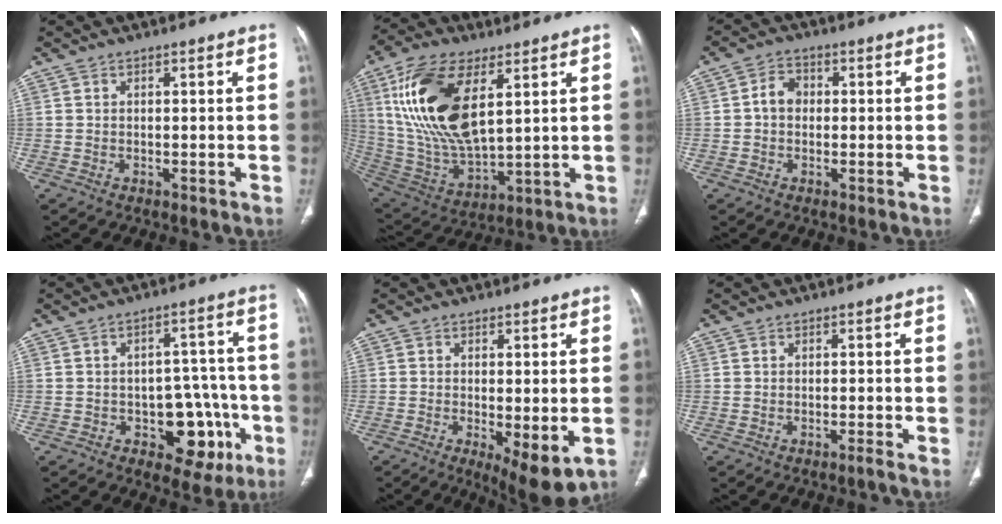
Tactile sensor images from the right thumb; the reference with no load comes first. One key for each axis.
{"total": 20.9, "fx": 7.1, "fy": 9.7, "fz": 17.0, "tx": -0.334, "ty": -0.031, "tz": 0.141}
{"total": 4.0, "fx": 0.1, "fy": 3.2, "fz": 2.3, "tx": -0.030, "ty": 0.014, "tz": -0.007}
{"total": 11.6, "fx": -4.2, "fy": 7.3, "fz": 8.1, "tx": -0.058, "ty": 0.035, "tz": -0.047}
{"total": 8.1, "fx": -2.2, "fy": 2.7, "fz": 7.3, "tx": -0.111, "ty": -0.023, "tz": -0.029}
{"total": 0.7, "fx": -0.5, "fy": -0.2, "fz": 0.4, "tx": -0.008, "ty": 0.002, "tz": -0.011}